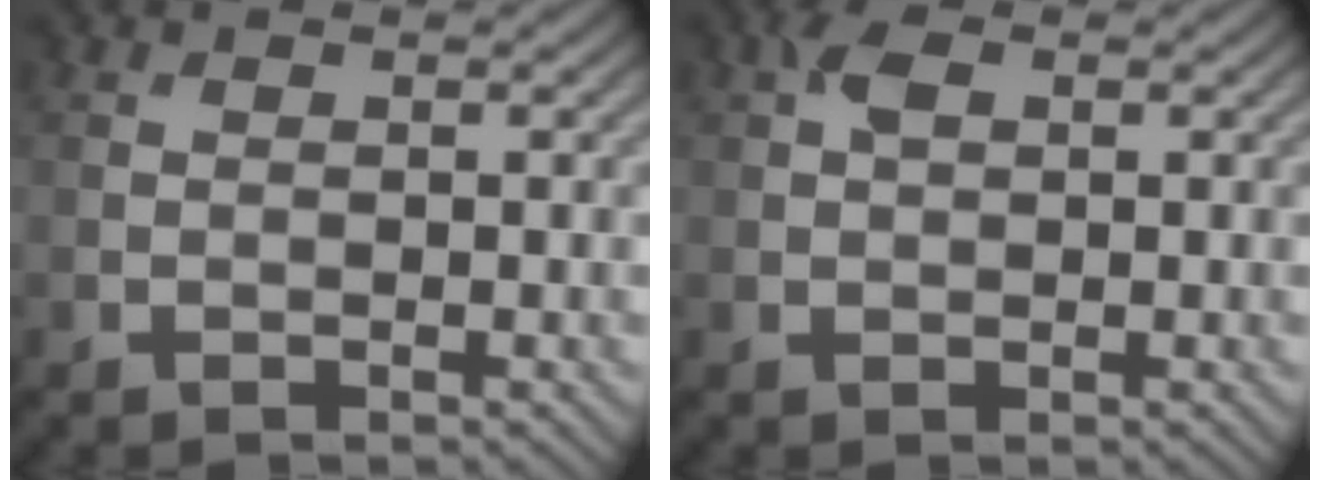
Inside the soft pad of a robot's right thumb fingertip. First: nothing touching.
{"total": 2.2, "force": [0.8, 1.3, 1.7], "torque": [-0.037, 0.006, 0.010]}